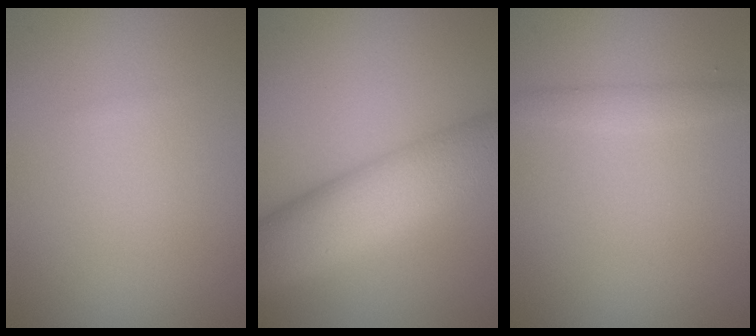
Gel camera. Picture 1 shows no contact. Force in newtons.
{"total": 9.6, "press": 9.6, "slide": 0.2}
{"total": 1.5, "press": 1.5, "slide": 0.1}